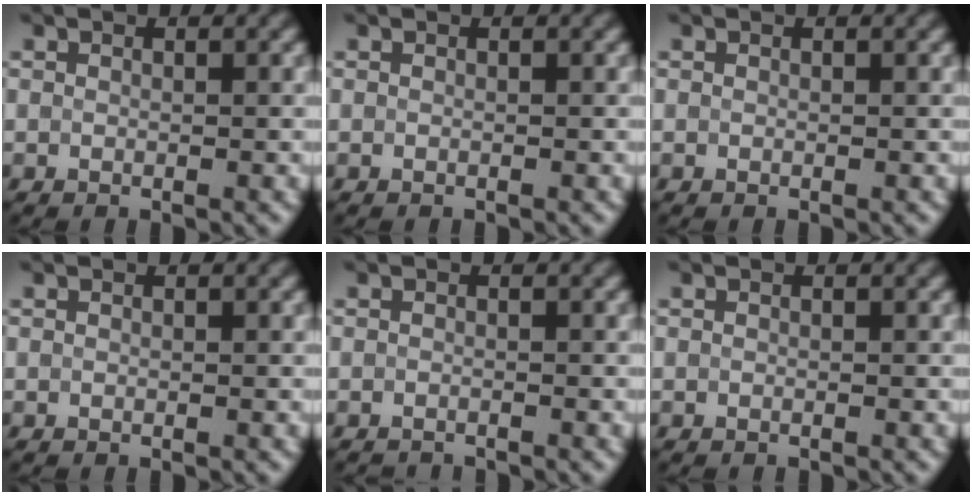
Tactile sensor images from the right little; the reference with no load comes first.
{"total": 0.0}
{"total": 0.0}
{"total": 0.0}
{"total": 1.1, "force": [-1.1, -0.1, 0.0], "torque": [0.000, -0.002, -0.019]}
{"total": 0.0}